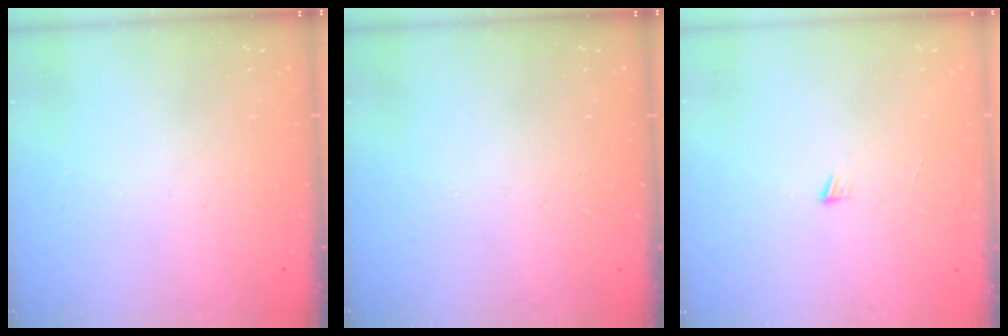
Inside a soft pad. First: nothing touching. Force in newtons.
{"total": 0.0}
{"total": 3.0, "press": 3.0, "slide": 0.3}